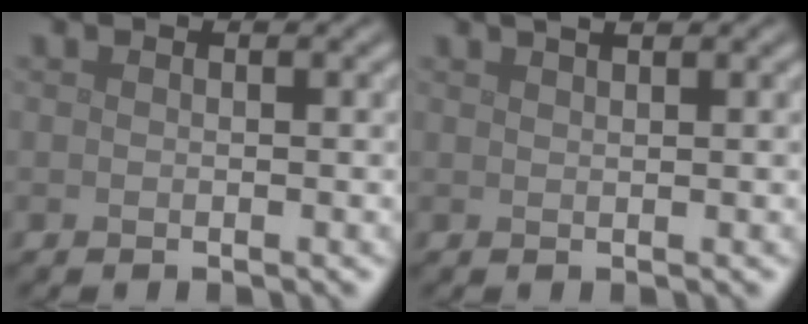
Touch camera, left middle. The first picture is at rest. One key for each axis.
{"total": 1.8, "fx": 1.2, "fy": 0.6, "fz": 1.2, "tx": -0.004, "ty": 0.002, "tz": 0.006}